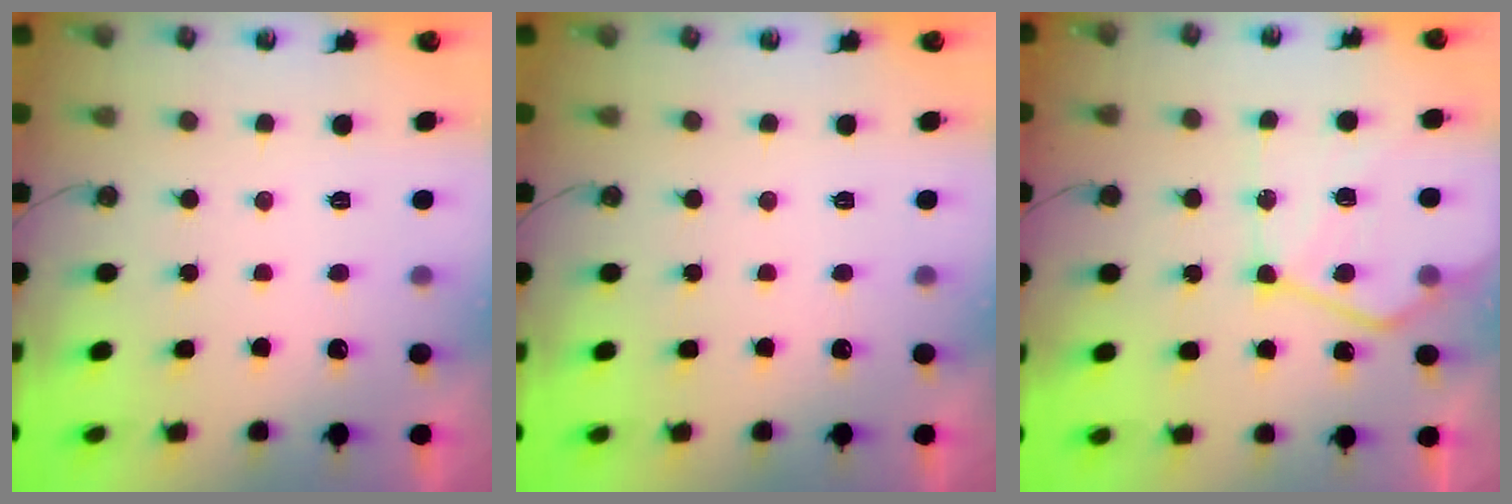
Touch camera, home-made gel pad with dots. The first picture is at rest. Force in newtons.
{"total": 0.0}
{"total": 15.7, "press": 15.6, "slide": 1.6}